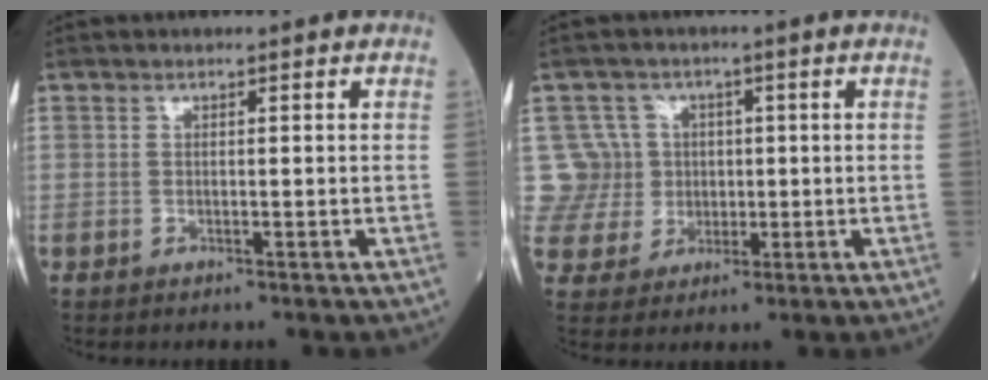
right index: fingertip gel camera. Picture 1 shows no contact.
{"total": 7.0, "force": [1.3, 6.9, -0.2], "torque": [0.014, 0.024, 0.028]}